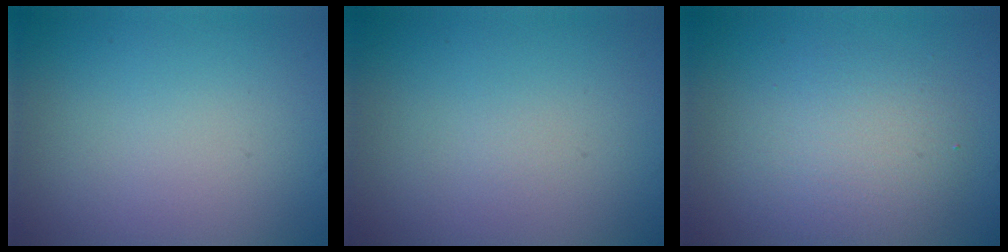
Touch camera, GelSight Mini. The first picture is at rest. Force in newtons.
{"total": 0.0}
{"total": 4.0, "press": 4.0, "slide": 0.2}